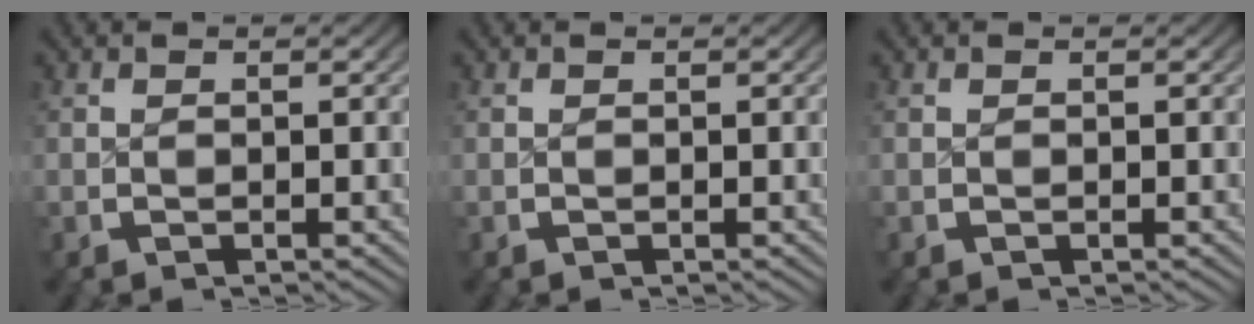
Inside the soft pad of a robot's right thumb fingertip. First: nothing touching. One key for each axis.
{"total": 0.0}
{"total": 0.0}